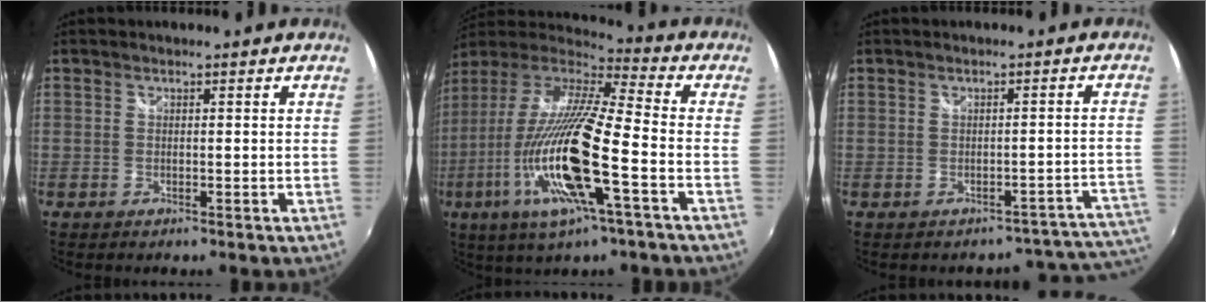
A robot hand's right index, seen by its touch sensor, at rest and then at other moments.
{"total": 22.0, "force": [-6.1, 2.8, 21.0], "torque": [-0.385, -0.041, -0.122]}
{"total": 8.6, "force": [-7.9, 3.2, 1.2], "torque": [0.014, 0.036, -0.082]}